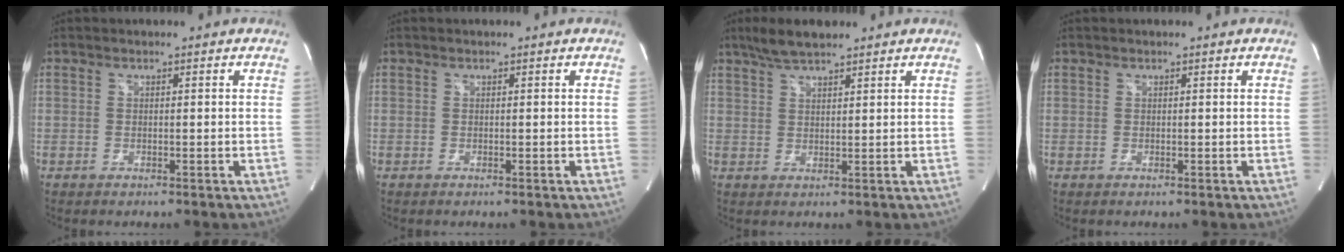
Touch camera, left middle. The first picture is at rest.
{"total": 0.0}
{"total": 5.3, "force": [4.3, 0.9, 2.9], "torque": [-0.068, 0.014, 0.081]}
{"total": 0.0}